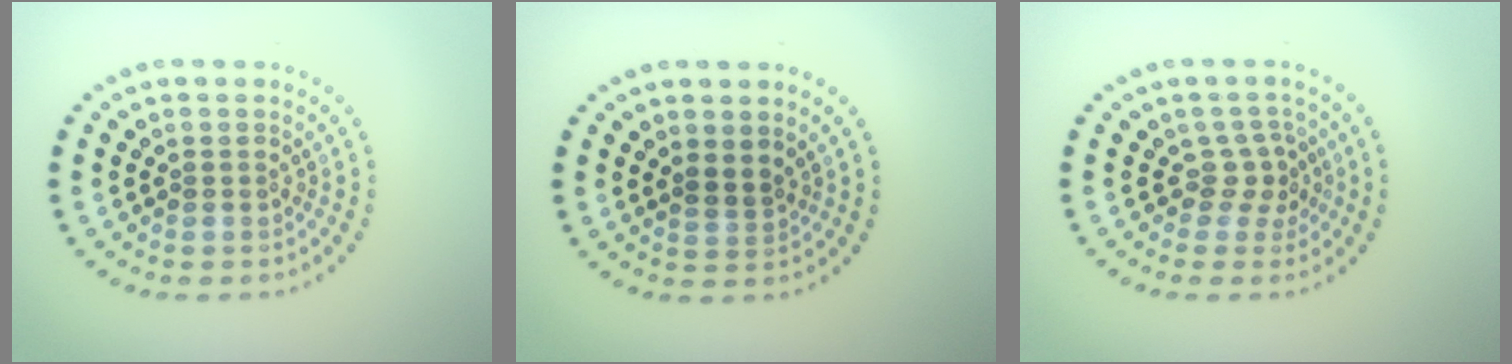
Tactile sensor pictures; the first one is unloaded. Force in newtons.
{"total": 1.3, "press": 1.0, "slide": 0.8}
{"total": 2.1, "press": 1.5, "slide": 1.5}